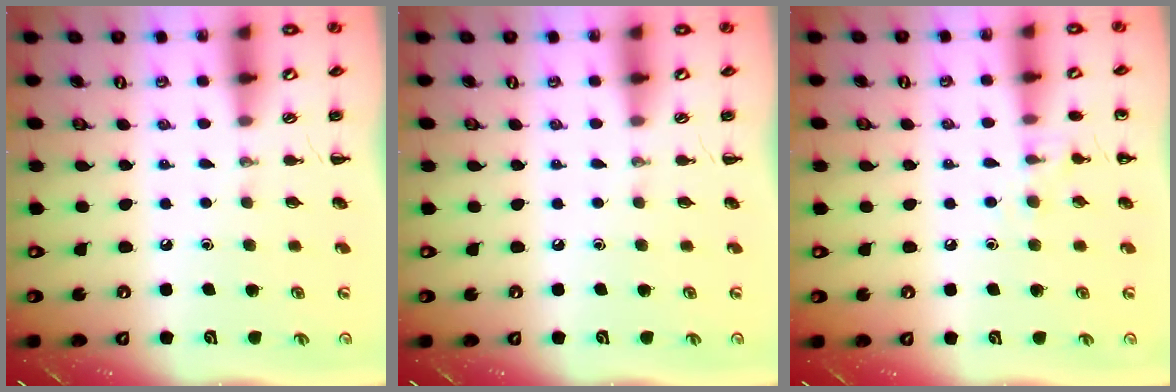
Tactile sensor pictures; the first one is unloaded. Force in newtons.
{"total": 0.0}
{"total": 7.7, "press": 7.6, "slide": 1.4}